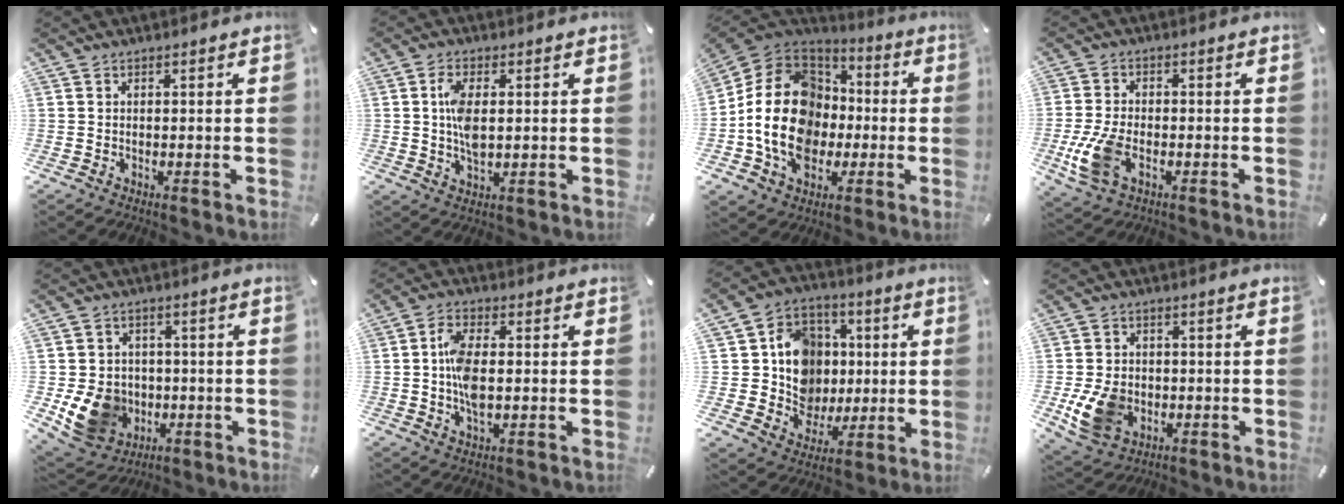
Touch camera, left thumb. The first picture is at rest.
{"total": 6.6, "force": [0.7, 3.2, 5.7], "torque": [-0.126, -0.002, 0.004]}
{"total": 20.0, "force": [-3.6, 16.1, 11.3], "torque": [-0.247, 0.020, -0.058]}
{"total": 9.7, "force": [-2.9, 5.9, 7.1], "torque": [-0.162, -0.001, -0.050]}
{"total": 12.1, "force": [-2.4, 10.7, 5.2], "torque": [-0.124, 0.016, -0.034]}
{"total": 8.0, "force": [-0.2, 4.0, 7.0], "torque": [-0.145, -0.001, -0.008]}
{"total": 14.4, "force": [0.6, 13.5, 4.8], "torque": [-0.071, 0.003, 0.027]}
{"total": 10.2, "force": [-2.1, 8.1, 5.8], "torque": [-0.134, 0.010, -0.035]}